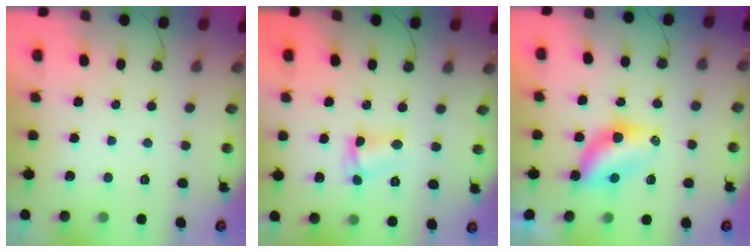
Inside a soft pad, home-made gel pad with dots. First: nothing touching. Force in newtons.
{"total": 4.3, "press": 4.2, "slide": 0.3}
{"total": 6.4, "press": 6.4, "slide": 0.1}